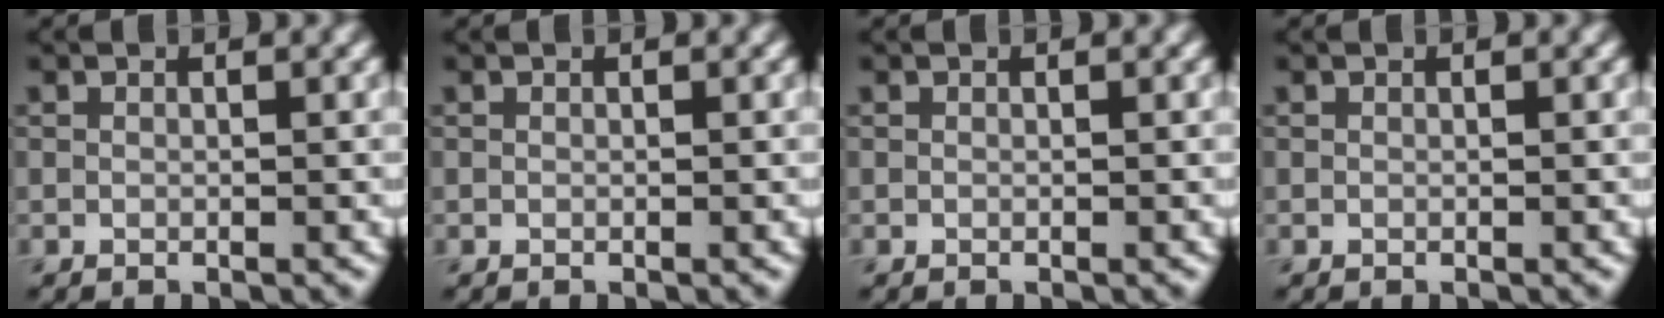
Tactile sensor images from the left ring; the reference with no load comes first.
{"total": 0.0}
{"total": 0.0}
{"total": 0.0}